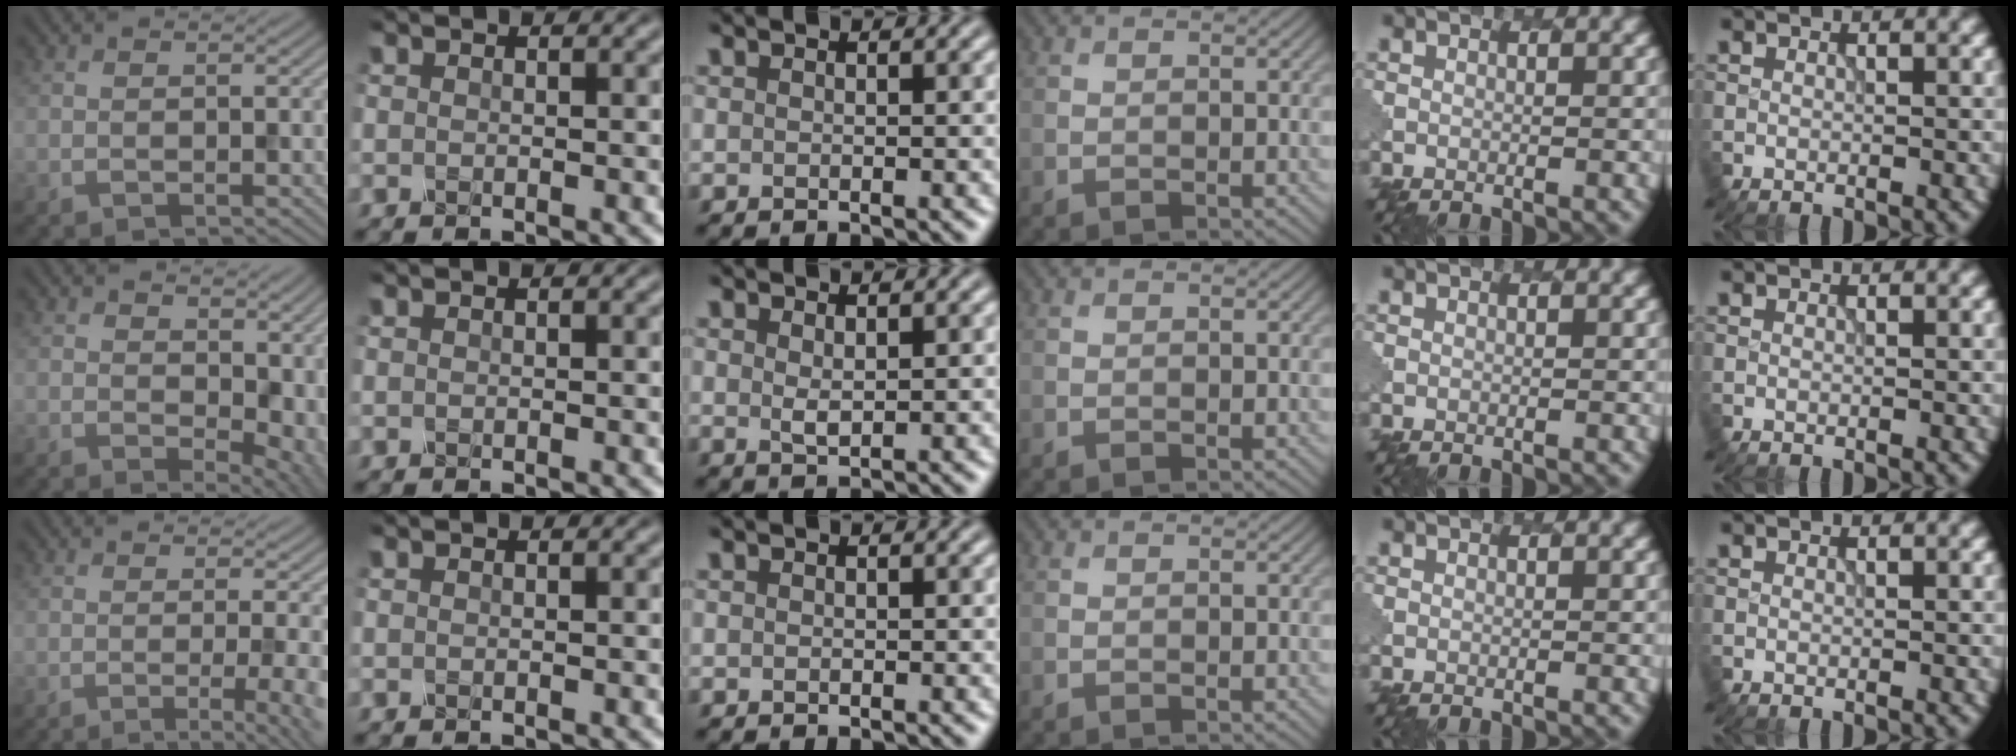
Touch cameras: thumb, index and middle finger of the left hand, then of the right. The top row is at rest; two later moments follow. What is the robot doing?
{"motion": "dispense", "object": "spray bottle"}